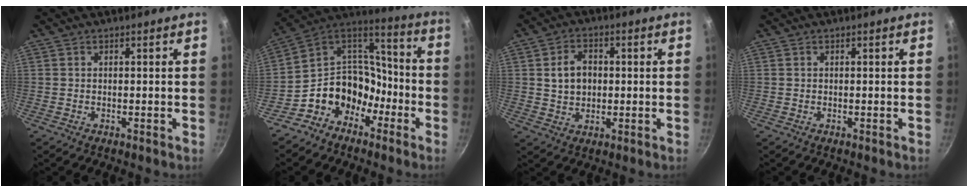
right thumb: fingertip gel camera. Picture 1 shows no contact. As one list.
[{"total": 14.0, "force": [-7.1, 10.5, 5.9], "torque": [-0.055, 0.101, -0.136]}, {"total": 6.6, "force": [0.9, 4.9, 4.3], "torque": [-0.057, 0.003, 0.016]}, {"total": 0.0}]